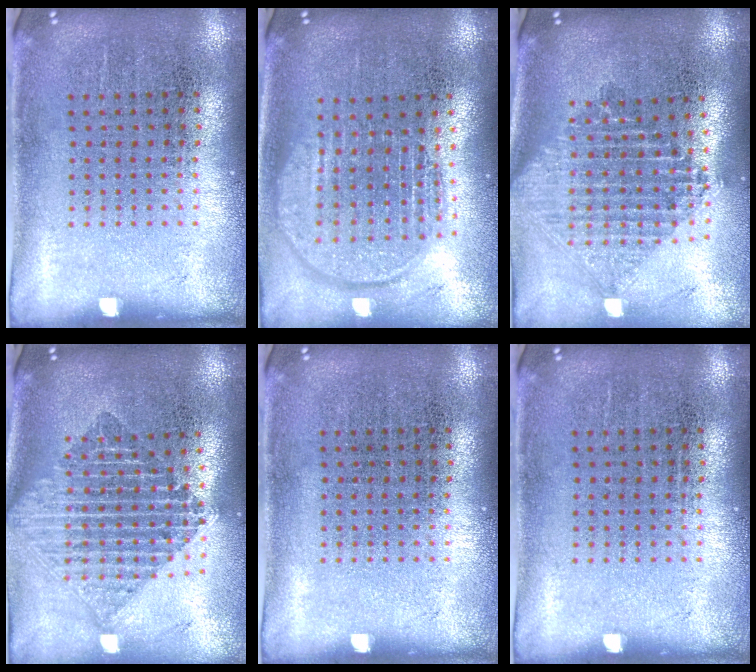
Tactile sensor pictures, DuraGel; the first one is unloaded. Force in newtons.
{"total": 1.9, "press": 1.6, "slide": 0.9}
{"total": 2.2, "press": 1.7, "slide": 1.4}
{"total": 2.1, "press": 1.7, "slide": 1.3}
{"total": 0.0}
{"total": 0.0}